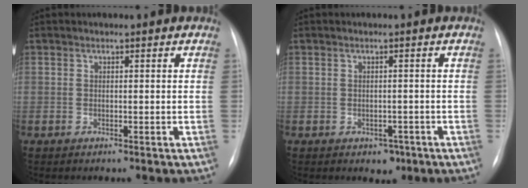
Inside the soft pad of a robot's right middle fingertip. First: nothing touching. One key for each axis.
{"total": 2.4, "fx": -1.3, "fy": 1.8, "fz": 1.0, "tx": -0.007, "ty": 0.004, "tz": -0.008}